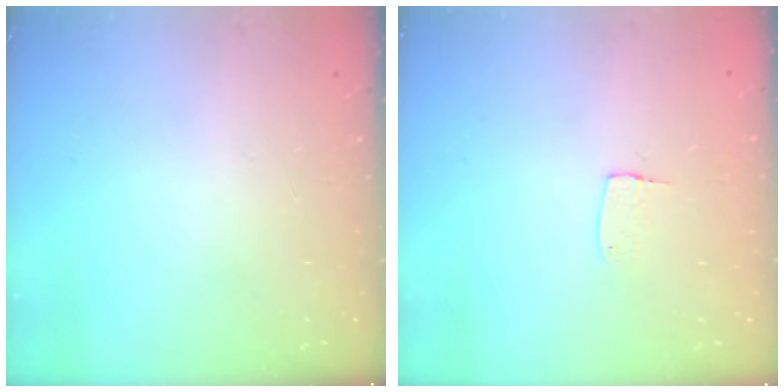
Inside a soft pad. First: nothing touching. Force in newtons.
{"total": 4.3, "press": 4.3, "slide": 0.4}